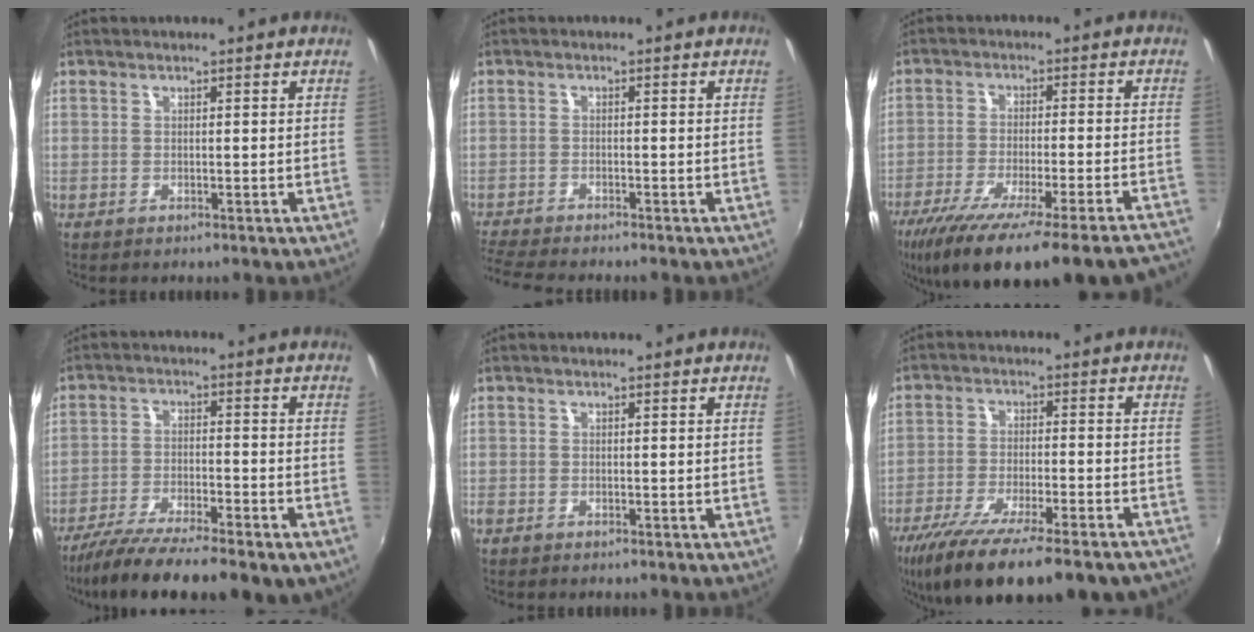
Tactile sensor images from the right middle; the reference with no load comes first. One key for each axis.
{"total": 6.0, "fx": -5.6, "fy": 0.0, "fz": 2.2, "tx": -0.066, "ty": -0.025, "tz": -0.101}
{"total": 25.1, "fx": -20.9, "fy": 1.0, "fz": 13.9, "tx": -0.234, "ty": -0.081, "tz": -0.307}
{"total": 16.2, "fx": -11.9, "fy": 3.3, "fz": 10.4, "tx": -0.193, "ty": -0.049, "tz": -0.187}
{"total": 0.6, "fx": -0.4, "fy": 0.3, "fz": 0.4, "tx": -0.009, "ty": -0.003, "tz": -0.008}
{"total": 23.1, "fx": -18.2, "fy": 4.7, "fz": 13.4, "tx": -0.247, "ty": -0.065, "tz": -0.271}